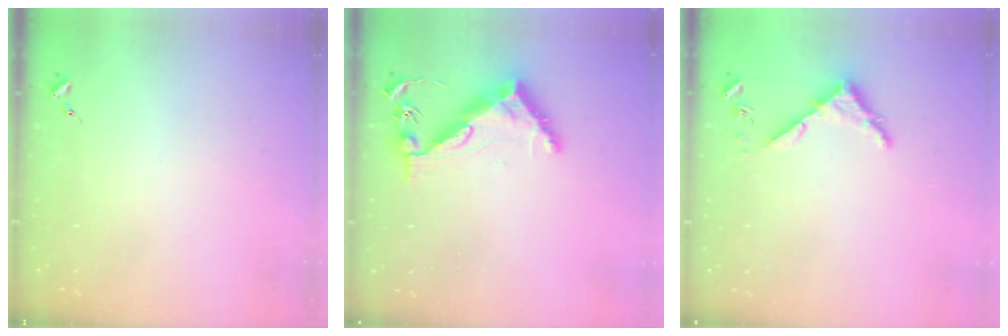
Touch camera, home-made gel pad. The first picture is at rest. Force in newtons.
{"total": 12.8, "press": 12.8, "slide": 0.8}
{"total": 4.3, "press": 4.3, "slide": 0.4}